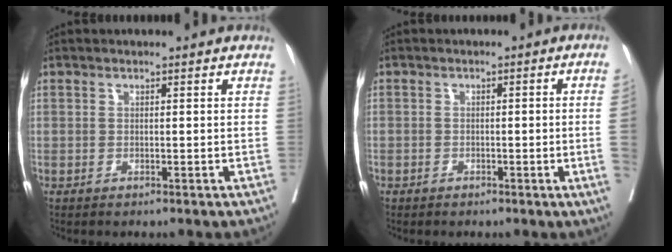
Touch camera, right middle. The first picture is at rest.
{"total": 2.7, "force": [-0.1, -0.2, 2.7], "torque": [-0.033, 0.006, -0.002]}